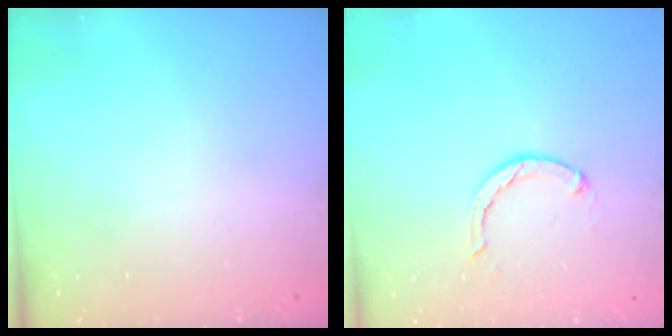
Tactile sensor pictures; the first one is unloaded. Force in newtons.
{"total": 3.1, "press": 3.1, "slide": 0.3}